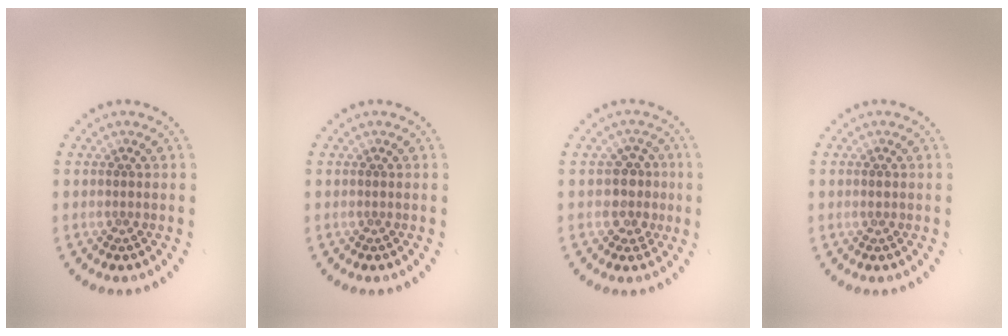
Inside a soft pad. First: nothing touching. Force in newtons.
{"total": 0.0}
{"total": 2.4, "press": 2.1, "slide": 1.1}
{"total": 0.8, "press": 0.8, "slide": 0.2}